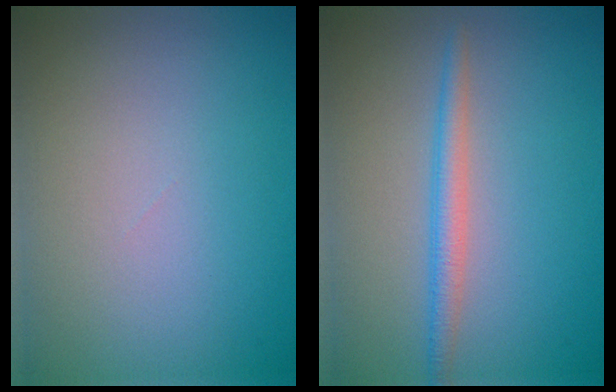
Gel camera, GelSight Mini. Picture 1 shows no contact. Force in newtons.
{"total": 2.2, "press": 2.2, "slide": 0.0}